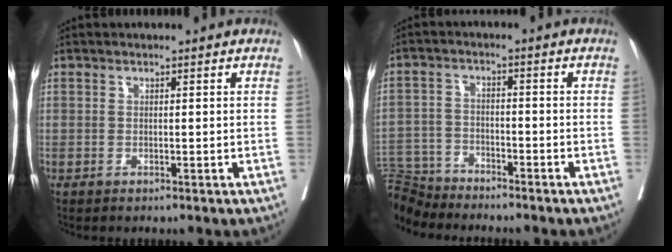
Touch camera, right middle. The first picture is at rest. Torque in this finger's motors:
{"motor_torque": [1.00, -1.14, 0.82, -0.02]}